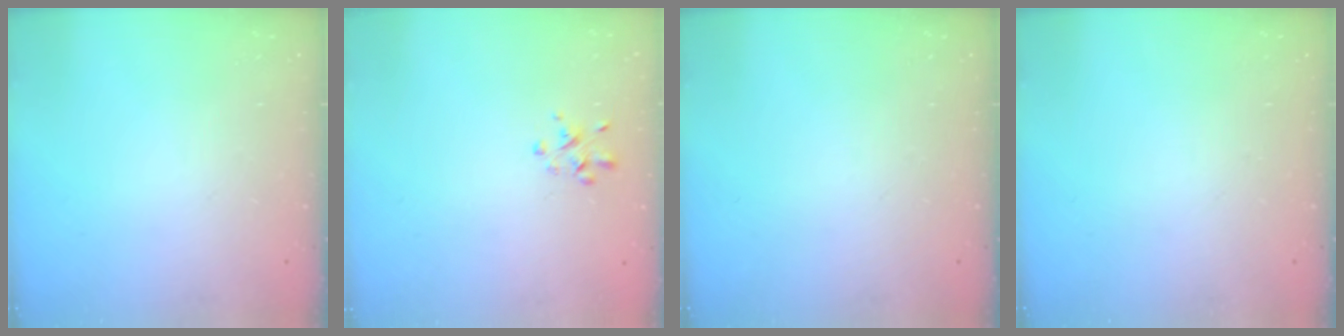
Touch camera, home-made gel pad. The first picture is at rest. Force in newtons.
{"total": 1.8, "press": 1.8, "slide": 0.5}
{"total": 0.0}
{"total": 0.0}